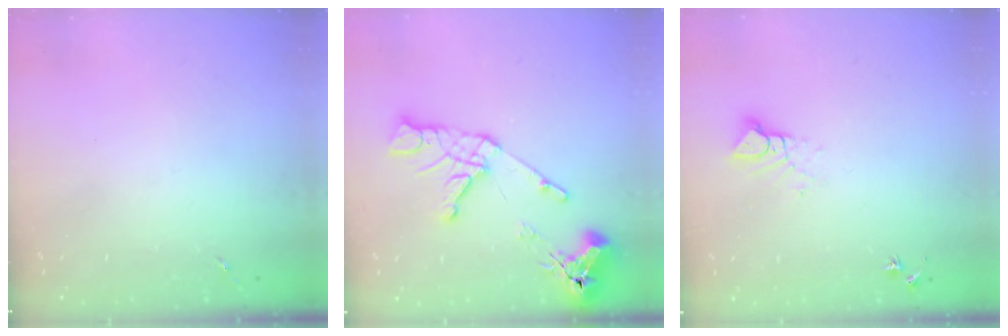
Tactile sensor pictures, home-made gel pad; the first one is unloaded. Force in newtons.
{"total": 14.1, "press": 14.0, "slide": 1.6}
{"total": 6.3, "press": 6.3, "slide": 0.1}